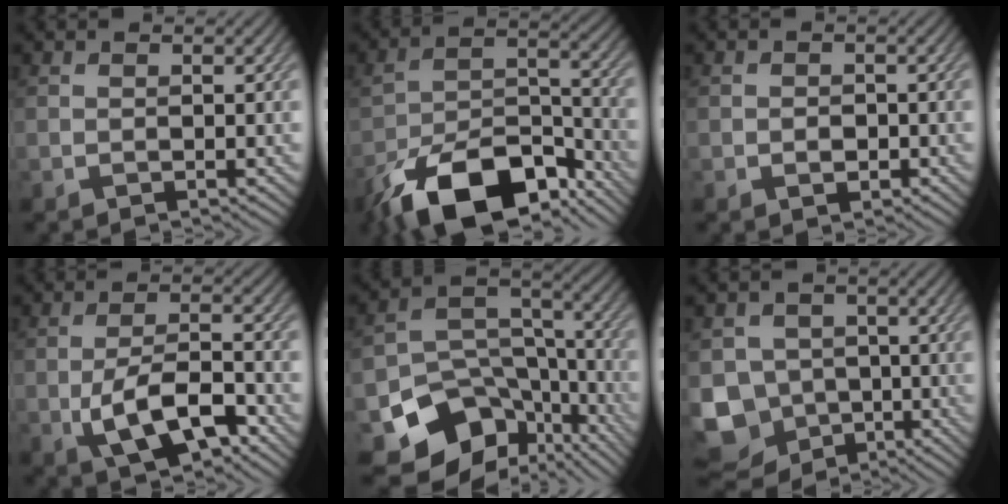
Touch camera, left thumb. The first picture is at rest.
{"total": 15.5, "force": [-10.9, 6.3, 9.0], "torque": [-0.170, -0.015, -0.194]}
{"total": 1.6, "force": [-0.5, 1.2, 0.8], "torque": [-0.012, -0.006, -0.009]}
{"total": 8.3, "force": [-3.2, 3.8, 6.6], "torque": [-0.125, -0.004, -0.058]}
{"total": 12.9, "force": [-6.9, 9.2, 5.7], "torque": [-0.121, -0.037, -0.106]}
{"total": 11.5, "force": [-3.5, 10.2, 3.9], "torque": [-0.123, -0.037, -0.082]}